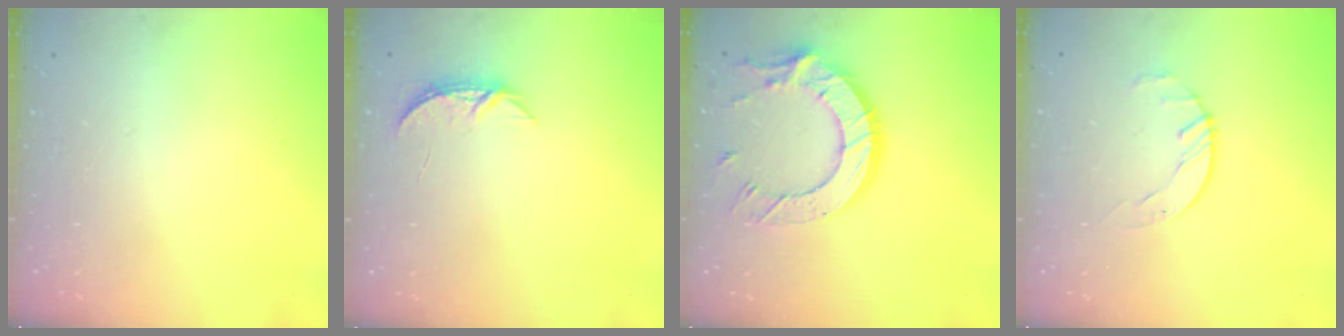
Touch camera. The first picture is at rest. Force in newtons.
{"total": 4.2, "press": 4.2, "slide": 0.5}
{"total": 15.9, "press": 15.9, "slide": 1.0}
{"total": 1.7, "press": 1.7, "slide": 0.3}